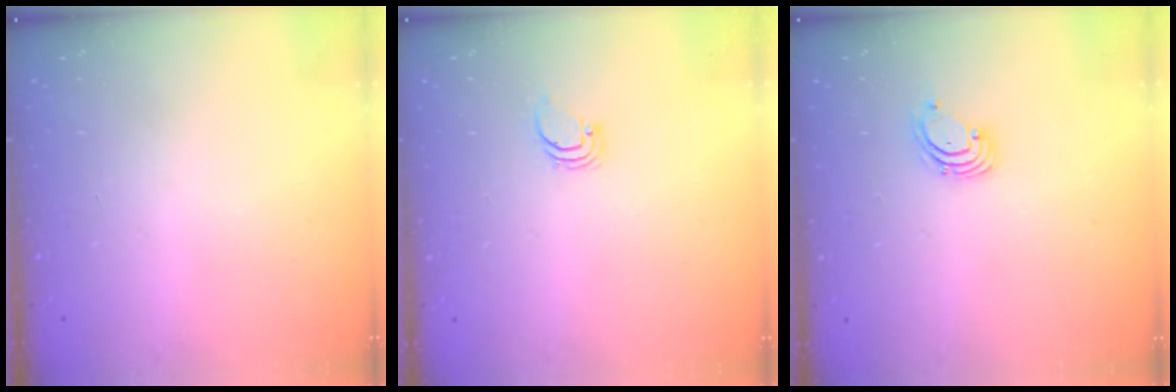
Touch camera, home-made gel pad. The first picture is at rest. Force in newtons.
{"total": 0.9, "press": 0.9, "slide": 0.1}
{"total": 1.6, "press": 1.6, "slide": 0.1}